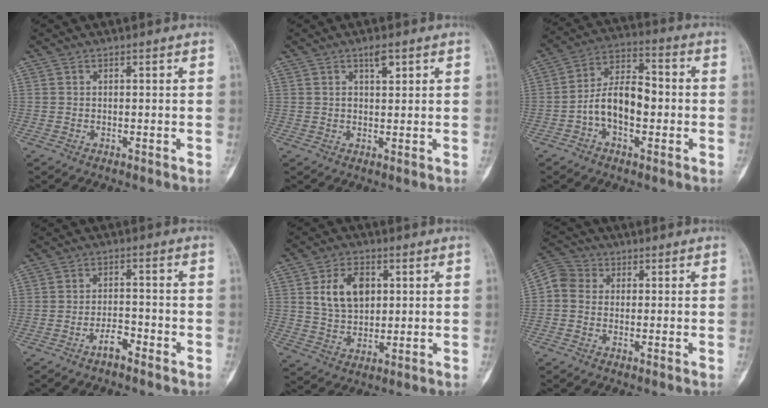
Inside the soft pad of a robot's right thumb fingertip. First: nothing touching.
{"total": 2.9, "force": [1.6, 1.1, 2.1], "torque": [-0.029, -0.008, 0.027]}
{"total": 11.4, "force": [-2.0, 6.7, 9.0], "torque": [-0.143, 0.042, -0.045]}
{"total": 3.3, "force": [-2.5, 1.1, 2.0], "torque": [-0.035, 0.021, -0.046]}
{"total": 9.8, "force": [2.7, 6.6, 6.7], "torque": [-0.094, -0.007, 0.054]}
{"total": 5.6, "force": [0.2, 4.8, 2.8], "torque": [-0.045, 0.015, -0.009]}